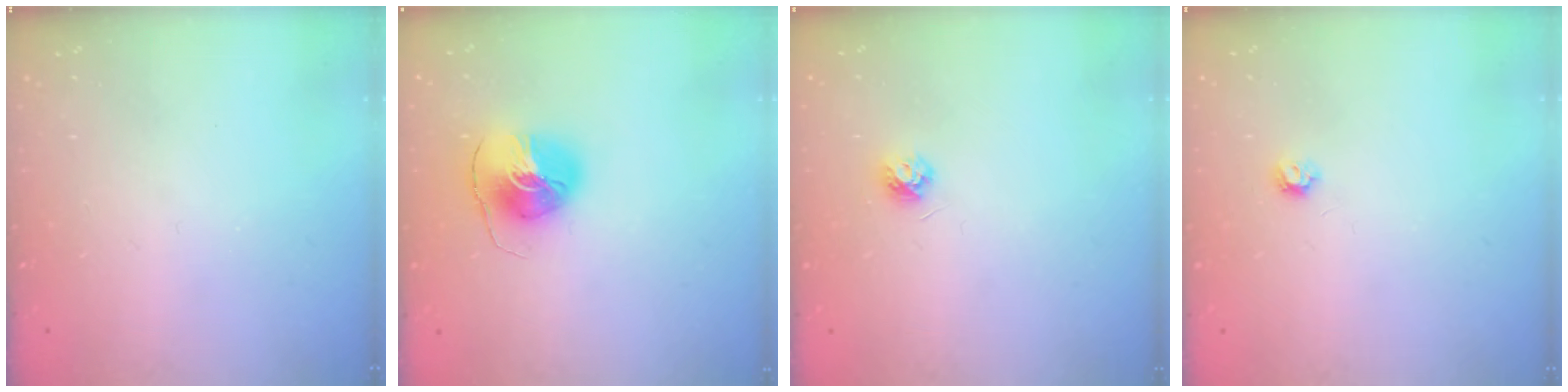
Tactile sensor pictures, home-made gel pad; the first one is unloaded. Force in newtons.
{"total": 8.2, "press": 8.1, "slide": 1.3}
{"total": 4.5, "press": 4.5, "slide": 0.6}
{"total": 3.9, "press": 3.8, "slide": 0.7}